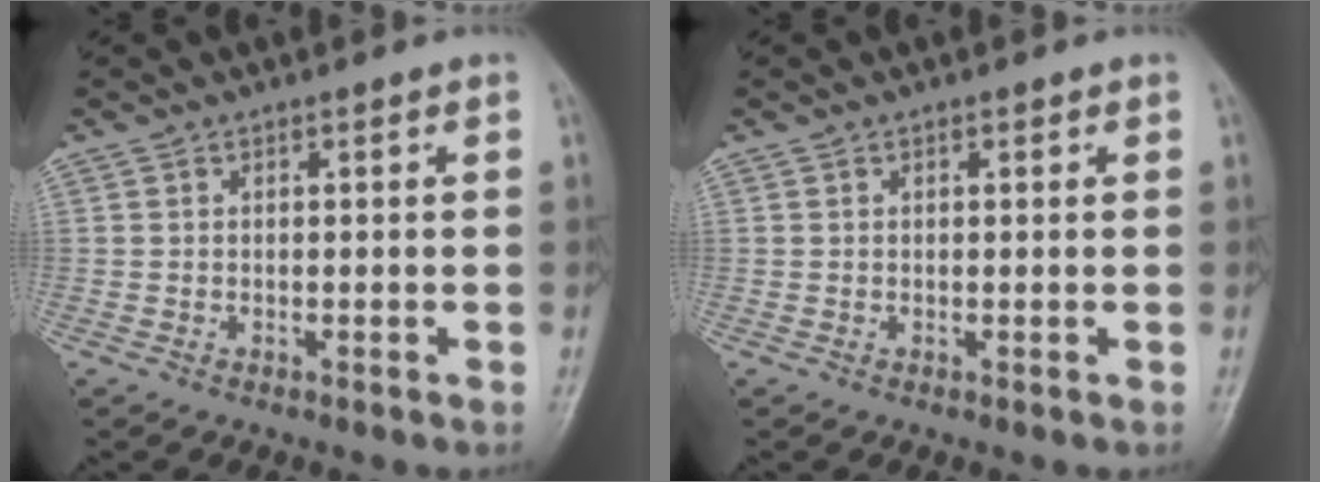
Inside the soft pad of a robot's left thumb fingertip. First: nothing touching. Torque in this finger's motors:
{"motor_torque": [-0.12, -0.06, -0.07, 0.06, 0.01]}